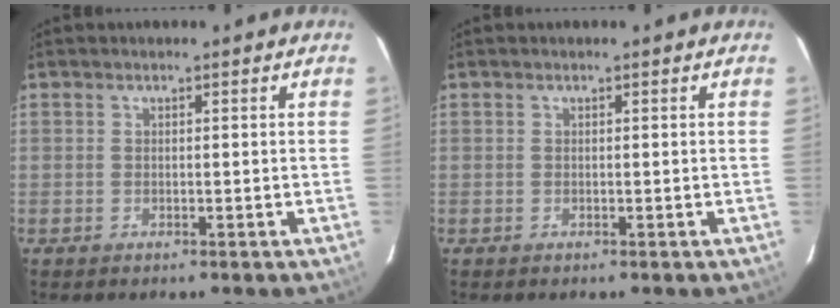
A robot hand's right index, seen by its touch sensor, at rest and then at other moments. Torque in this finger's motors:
{"motor_torque": [0.00, 0.00, 0.00, 0.00]}